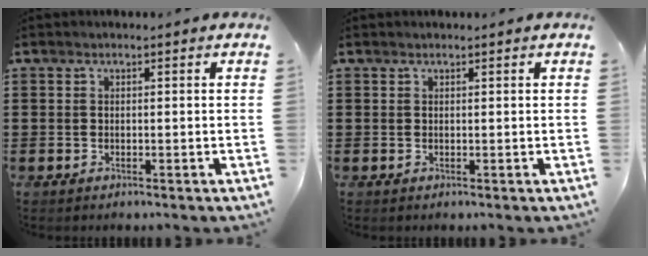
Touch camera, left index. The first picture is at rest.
{"total": 0.0}